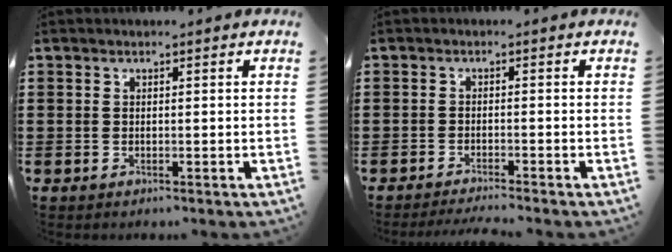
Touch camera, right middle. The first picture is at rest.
{"total": 1.7, "force": [-1.6, -0.2, 0.5], "torque": [-0.008, 0.000, -0.030]}